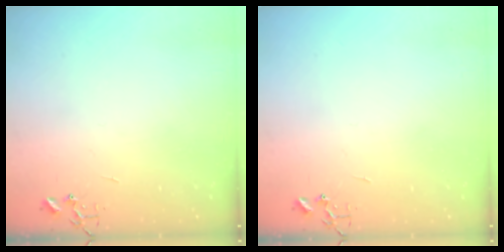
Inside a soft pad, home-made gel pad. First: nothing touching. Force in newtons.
{"total": 0.0}